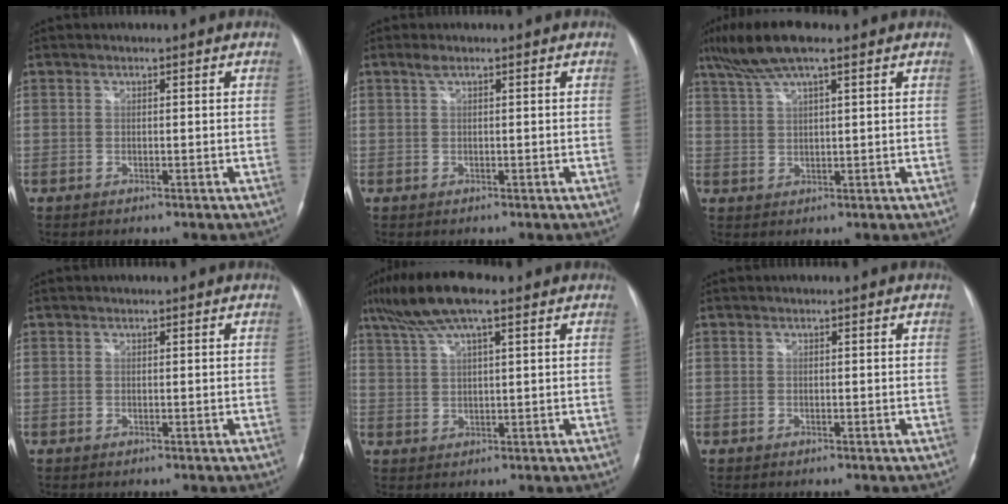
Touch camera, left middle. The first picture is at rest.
{"total": 0.9, "force": [0.7, 0.2, 0.6], "torque": [-0.016, 0.009, 0.015]}
{"total": 8.2, "force": [5.8, 1.0, 5.7], "torque": [-0.117, 0.027, 0.105]}
{"total": 0.0}
{"total": 9.0, "force": [6.2, 1.4, 6.5], "torque": [-0.132, 0.026, 0.110]}
{"total": 0.0}